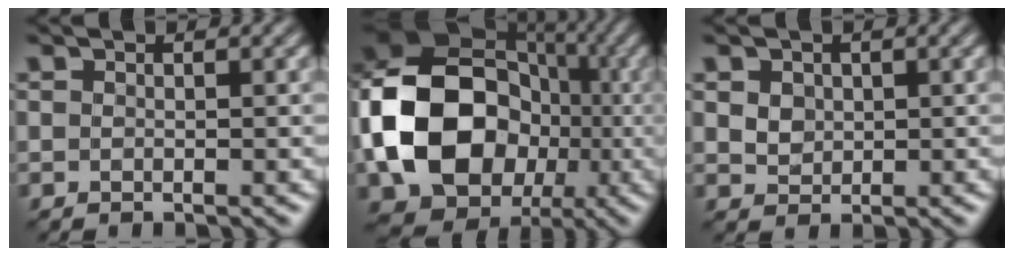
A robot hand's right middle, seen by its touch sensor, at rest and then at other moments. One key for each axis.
{"total": 15.6, "fx": -2.4, "fy": 12.5, "fz": 9.1, "tx": -0.175, "ty": 0.002, "tz": -0.057}
{"total": 2.8, "fx": 1.1, "fy": 2.1, "fz": 1.4, "tx": -0.043, "ty": 0.008, "tz": 0.025}